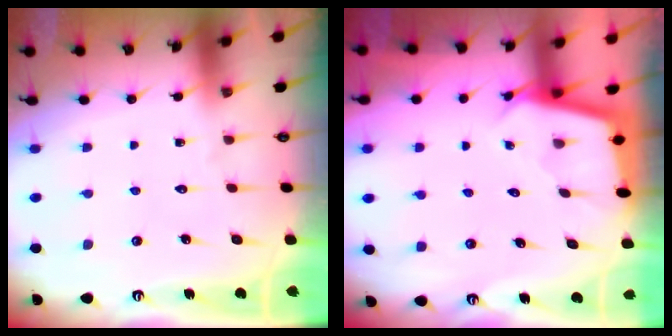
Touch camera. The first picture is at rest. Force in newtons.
{"total": 2.2, "press": 2.2, "slide": 0.2}